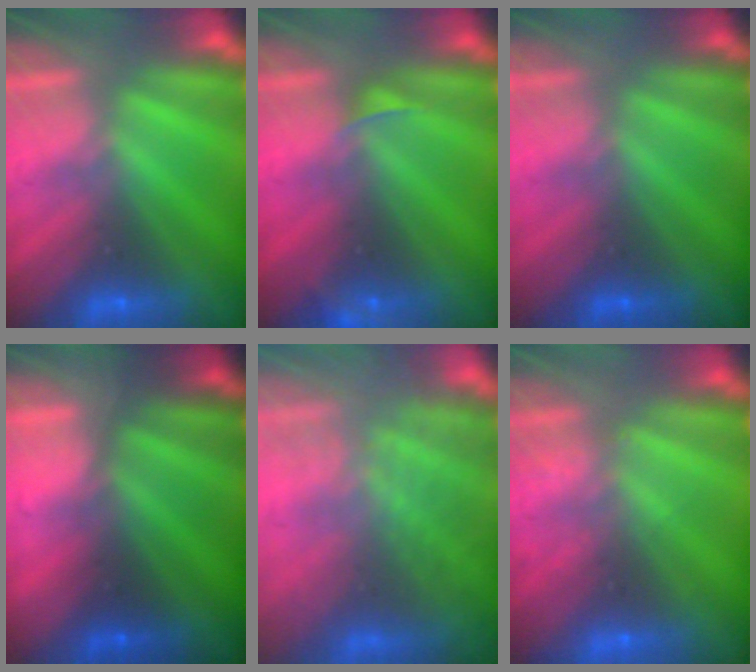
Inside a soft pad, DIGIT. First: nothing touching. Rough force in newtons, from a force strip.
{"total": 2.5}
{"total": 2.4}
{"total": 1.8}
{"total": 7.4}
{"total": 2.1}